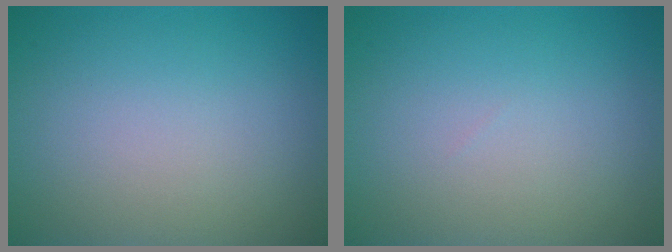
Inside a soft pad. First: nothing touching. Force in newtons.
{"total": 0.0}